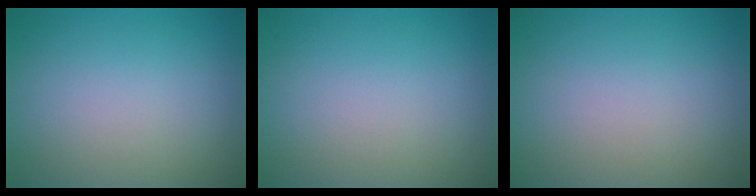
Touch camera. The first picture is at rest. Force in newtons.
{"total": 0.0}
{"total": 0.0}